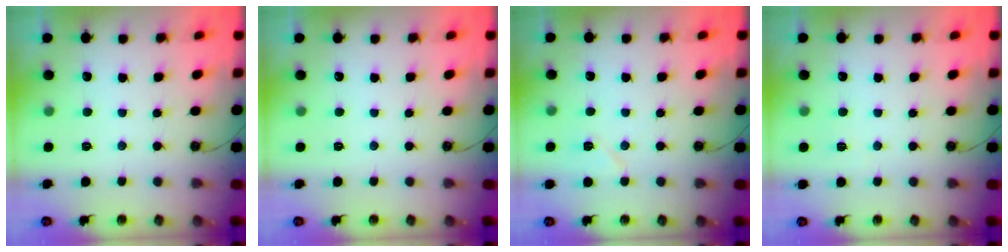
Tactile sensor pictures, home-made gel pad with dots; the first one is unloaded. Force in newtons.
{"total": 0.0}
{"total": 6.8, "press": 6.3, "slide": 2.7}
{"total": 2.7, "press": 2.6, "slide": 0.7}